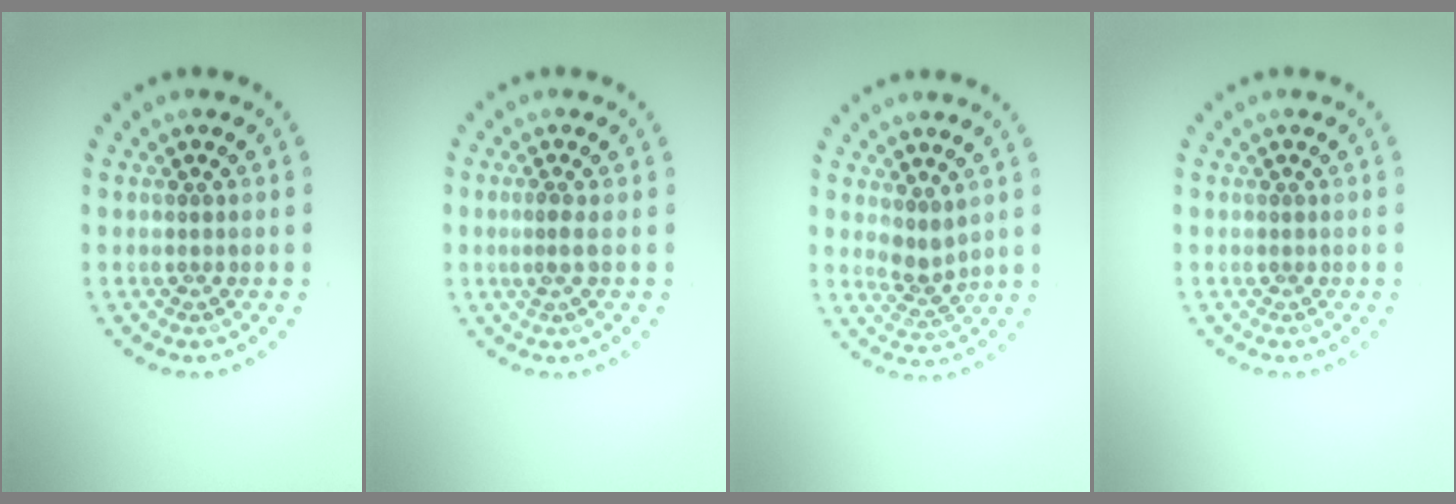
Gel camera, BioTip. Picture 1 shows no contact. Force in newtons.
{"total": 1.1, "press": 0.7, "slide": 0.9}
{"total": 2.1, "press": 1.6, "slide": 1.3}
{"total": 0.0}